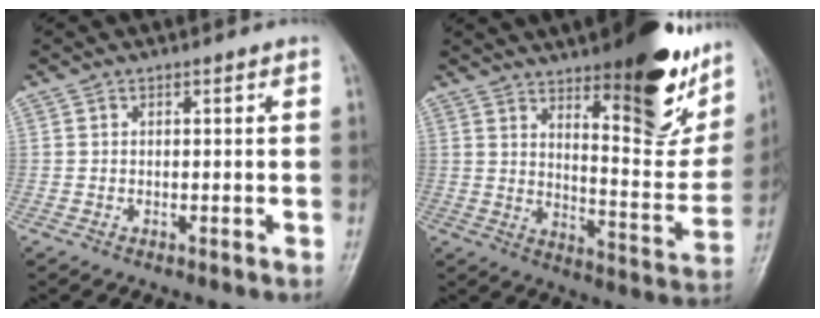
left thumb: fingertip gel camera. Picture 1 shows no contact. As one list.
[{"total": 24.3, "force": [15.2, 7.8, 17.2], "torque": [-0.191, -0.082, 0.219]}]